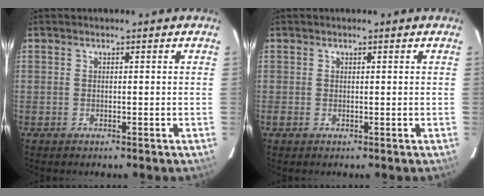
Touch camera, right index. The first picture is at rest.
{"total": 0.8, "force": [0.0, 0.7, 0.1], "torque": [-0.003, 0.001, -0.002]}